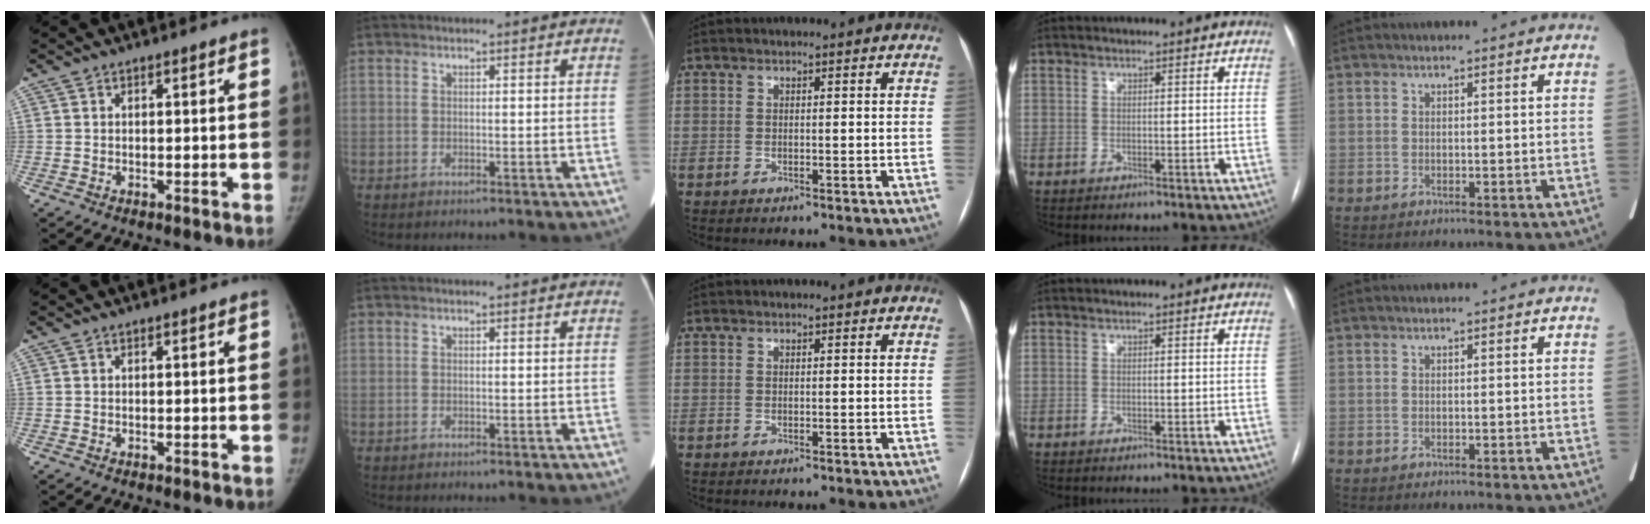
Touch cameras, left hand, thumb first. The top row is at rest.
{}